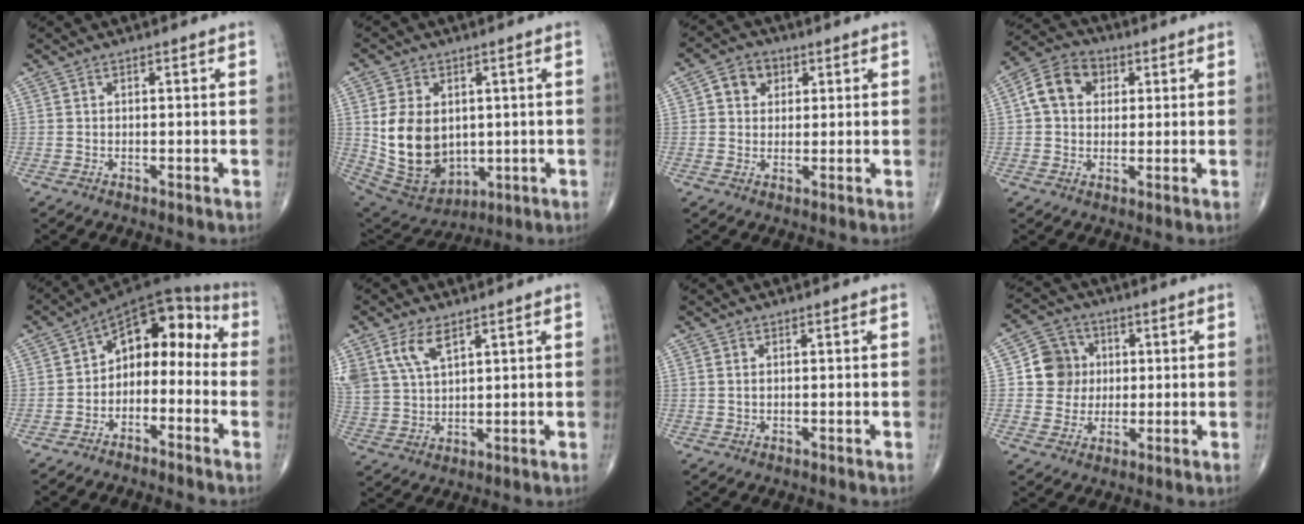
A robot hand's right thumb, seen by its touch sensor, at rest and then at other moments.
{"total": 14.6, "force": [1.0, 10.5, 10.0], "torque": [-0.158, -0.012, 0.049]}
{"total": 5.1, "force": [1.7, 4.2, 2.3], "torque": [-0.012, 0.003, 0.023]}
{"total": 8.7, "force": [2.0, 6.7, 5.1], "torque": [-0.076, 0.015, 0.026]}
{"total": 11.8, "force": [-2.4, 7.8, 8.5], "torque": [-0.086, 0.072, -0.054]}
{"total": 8.2, "force": [4.6, 4.0, 5.5], "torque": [-0.114, -0.008, 0.099]}
{"total": 0.7, "force": [0.3, 0.2, 0.6], "torque": [-0.020, 0.004, 0.008]}
{"total": 8.4, "force": [1.0, 7.9, 2.7], "torque": [-0.011, 0.005, 0.012]}